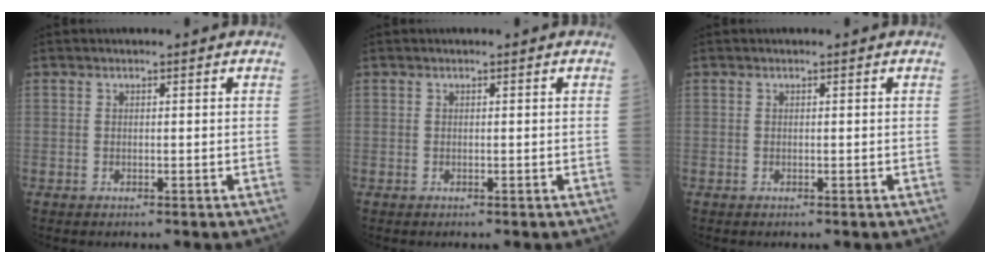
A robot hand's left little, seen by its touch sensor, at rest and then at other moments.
{"total": 0.0}
{"total": 0.0}